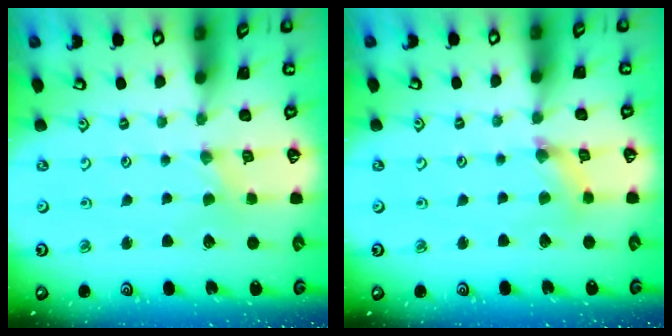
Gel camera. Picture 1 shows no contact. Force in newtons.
{"total": 2.8, "press": 2.8, "slide": 0.3}